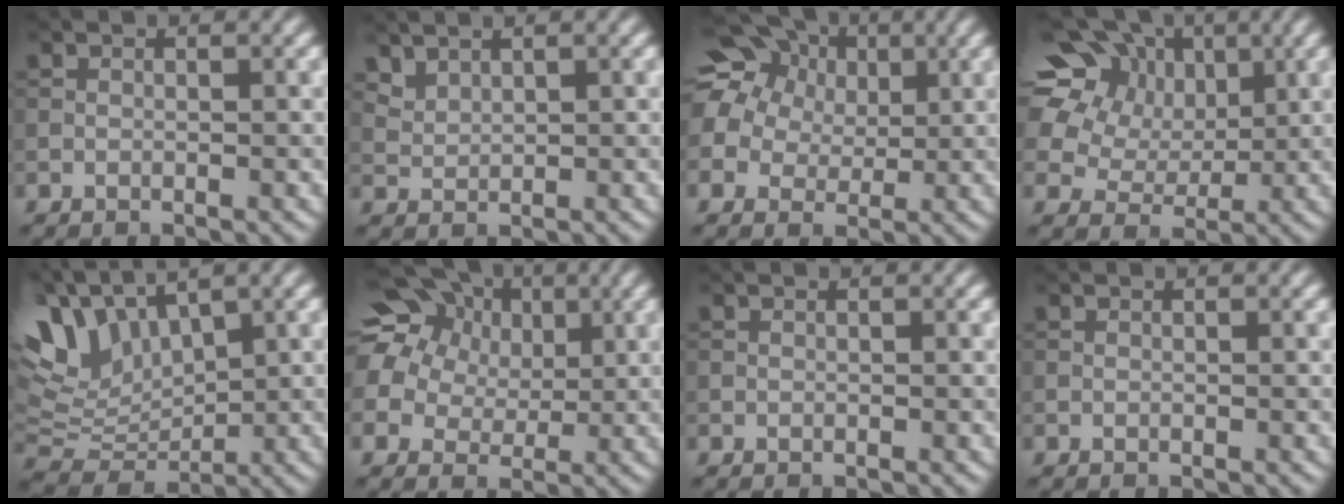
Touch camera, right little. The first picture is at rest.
{"total": 2.0, "force": [1.7, 0.9, 0.6], "torque": [-0.019, 0.000, 0.044]}
{"total": 15.8, "force": [7.4, 12.0, 7.2], "torque": [-0.181, 0.046, 0.117]}
{"total": 19.2, "force": [7.9, 14.8, 9.2], "torque": [-0.228, 0.061, 0.134]}
{"total": 8.6, "force": [4.5, 4.2, 6.0], "torque": [-0.132, 0.017, 0.081]}
{"total": 18.2, "force": [8.2, 13.9, 8.4], "torque": [-0.213, 0.052, 0.133]}
{"total": 0.0}
{"total": 0.0}